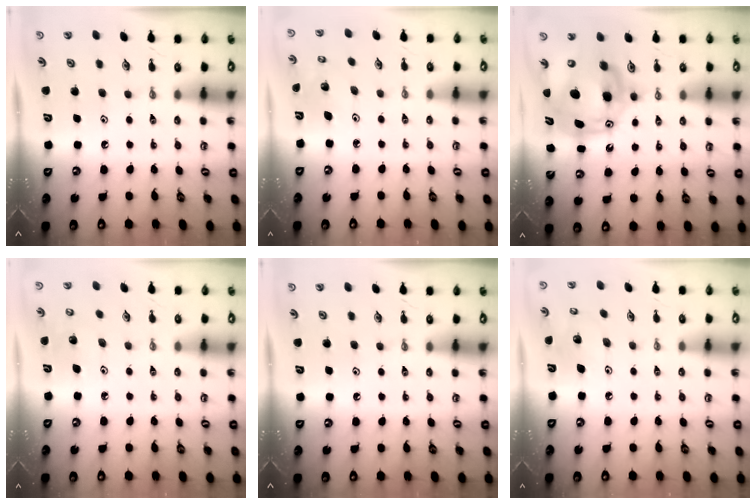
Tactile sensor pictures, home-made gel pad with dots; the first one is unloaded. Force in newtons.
{"total": 3.5, "press": 3.5, "slide": 0.2}
{"total": 17.6, "press": 17.4, "slide": 2.7}
{"total": 6.5, "press": 6.2, "slide": 1.9}
{"total": 0.0}
{"total": 6.8, "press": 6.3, "slide": 2.4}